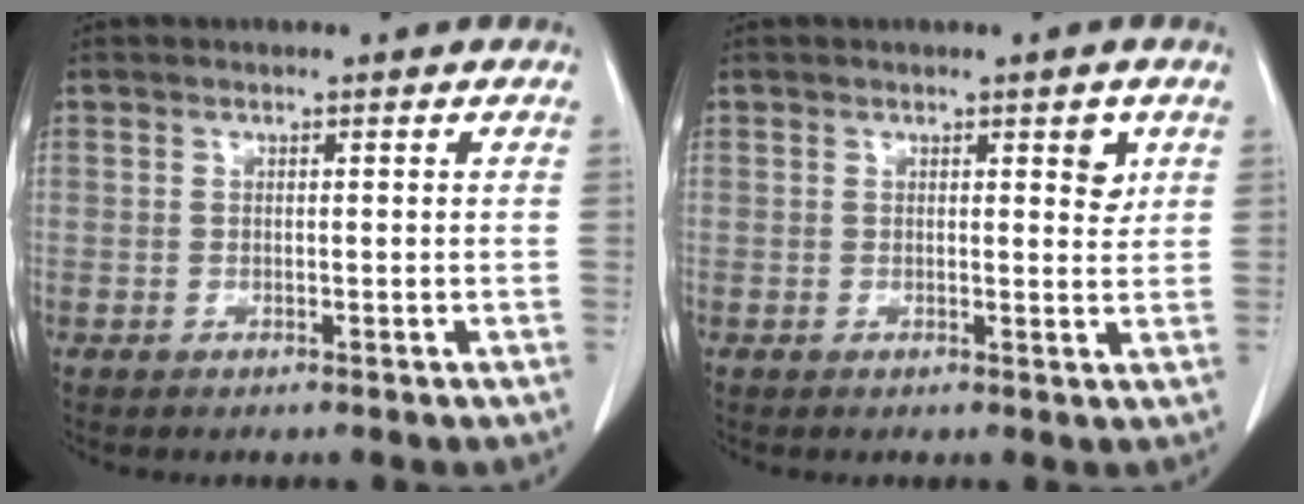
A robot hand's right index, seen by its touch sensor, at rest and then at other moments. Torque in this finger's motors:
{"motor_torque": [0.01, 0.09, 0.02, 0.01]}